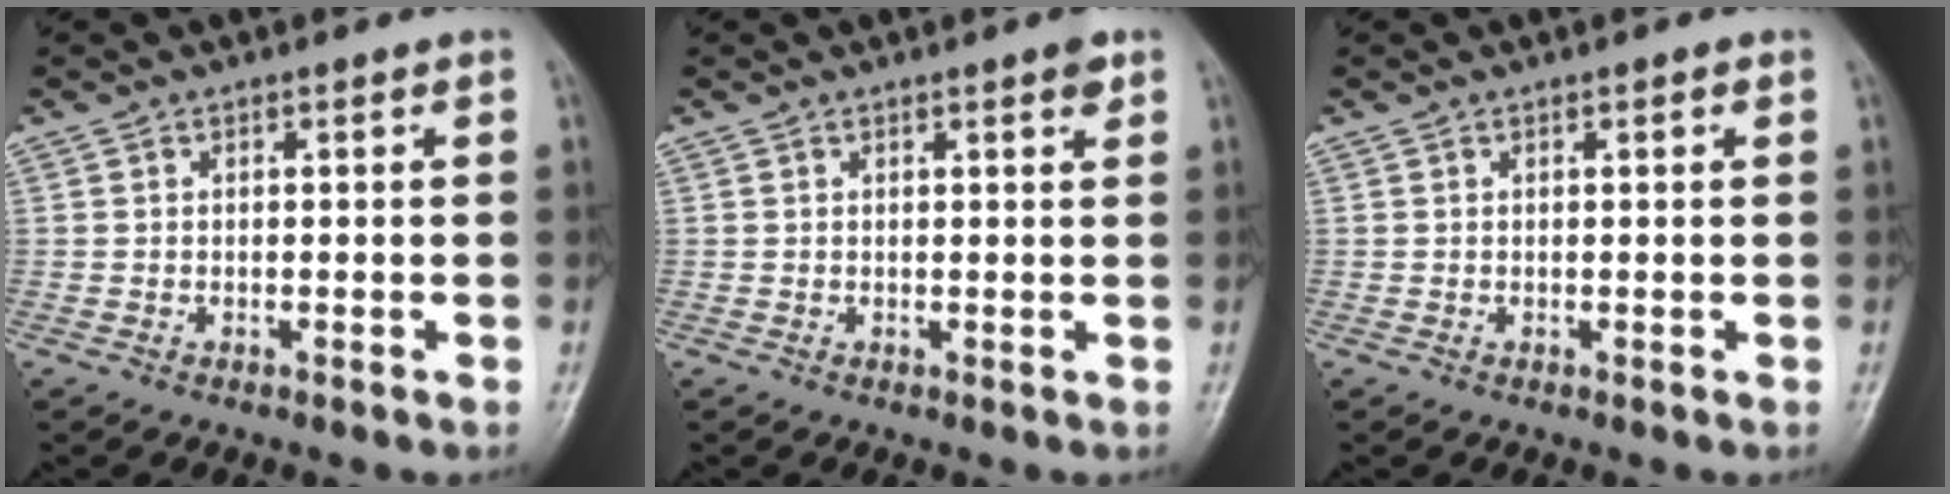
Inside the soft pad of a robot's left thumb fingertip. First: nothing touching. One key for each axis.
{"total": 1.8, "fx": 1.1, "fy": 0.4, "fz": 1.4, "tx": -0.018, "ty": -0.005, "tz": 0.013}
{"total": 0.7, "fx": 0.4, "fy": 0.2, "fz": 0.6, "tx": -0.009, "ty": 0.000, "tz": 0.004}